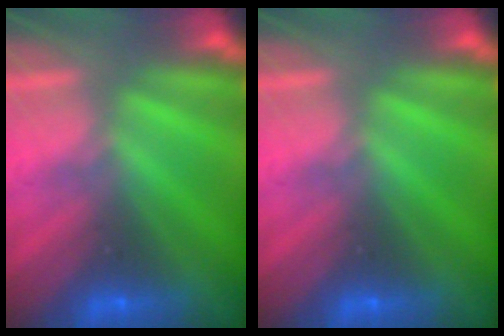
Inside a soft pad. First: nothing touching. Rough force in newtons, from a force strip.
{"total": 0.0}